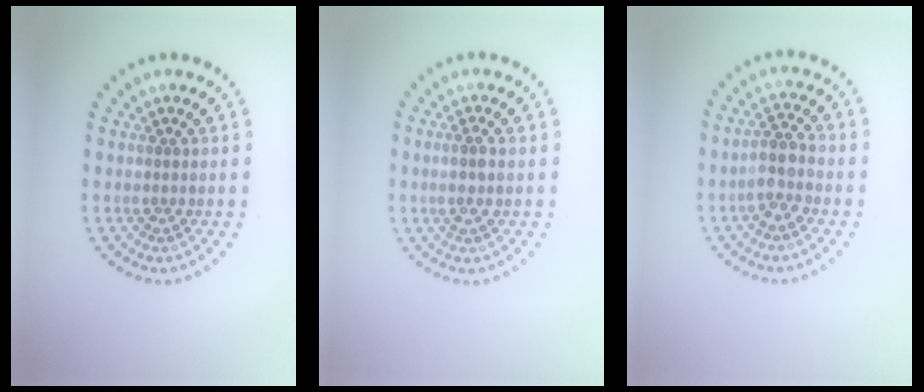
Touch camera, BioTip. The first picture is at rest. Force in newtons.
{"total": 1.2, "press": 0.9, "slide": 0.7}
{"total": 2.5, "press": 2.3, "slide": 1.0}